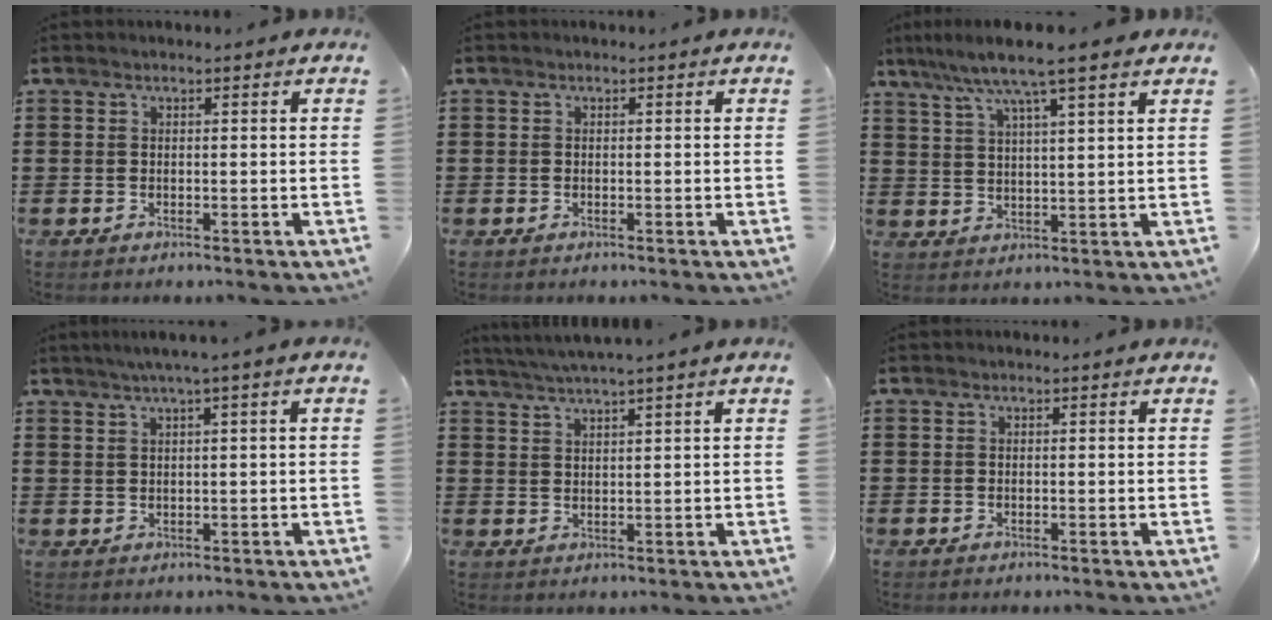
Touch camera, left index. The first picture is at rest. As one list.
[{"total": 0.0}, {"total": 7.4, "force": [5.6, 0.0, 4.8], "torque": [-0.110, -0.015, 0.097]}, {"total": 1.8, "force": [0.7, -0.4, 1.6], "torque": [-0.029, -0.003, 0.013]}, {"total": 2.8, "force": [2.4, -0.8, 1.3], "torque": [-0.028, -0.006, 0.044]}, {"total": 0.0}]